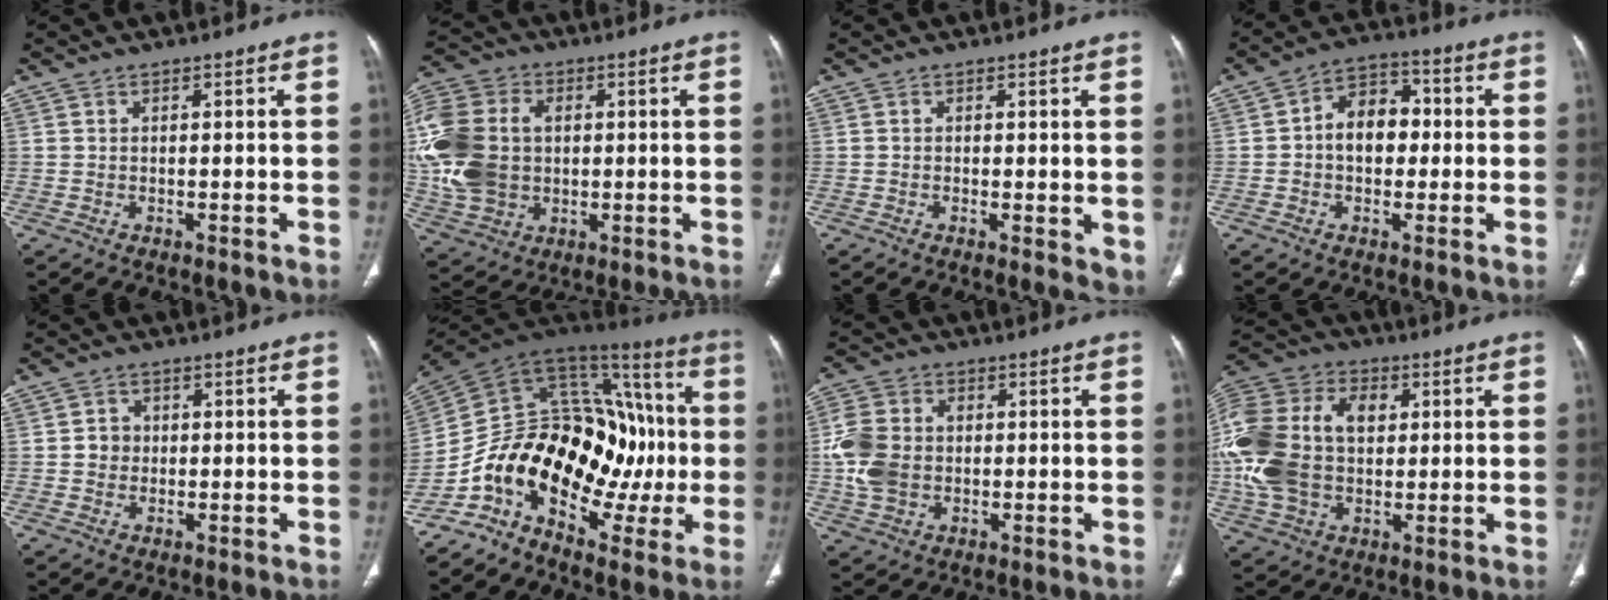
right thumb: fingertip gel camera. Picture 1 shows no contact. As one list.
[{"total": 17.4, "force": [1.1, 13.2, 11.4], "torque": [-0.241, 0.009, 0.024]}, {"total": 3.6, "force": [-0.1, 1.5, 3.3], "torque": [-0.038, -0.011, -0.004]}, {"total": 8.9, "force": [0.0, 6.5, 6.2], "torque": [-0.062, 0.027, -0.011]}, {"total": 2.6, "force": [-0.1, 2.4, 0.9], "torque": [0.001, 0.007, -0.004]}, {"total": 24.1, "force": [-5.4, 15.4, 17.7], "torque": [-0.240, 0.104, -0.092]}, {"total": 9.5, "force": [-0.4, 7.4, 6.0], "torque": [-0.117, 0.011, -0.008]}, {"total": 21.4, "force": [1.8, 14.5, 15.6], "torque": [-0.335, 0.018, 0.037]}]